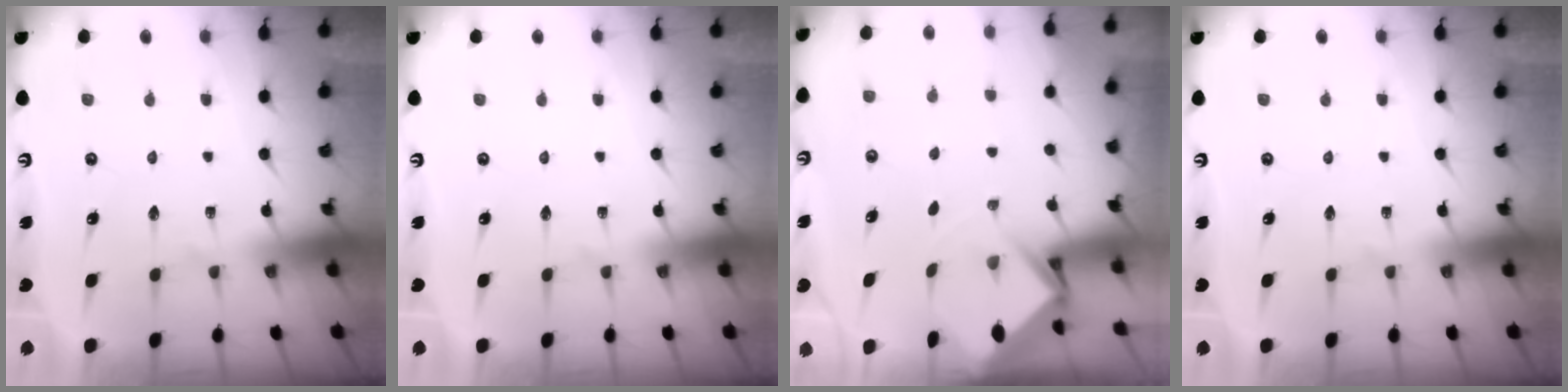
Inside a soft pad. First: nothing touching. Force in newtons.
{"total": 0.0}
{"total": 2.9, "press": 2.9, "slide": 0.2}
{"total": 0.0}